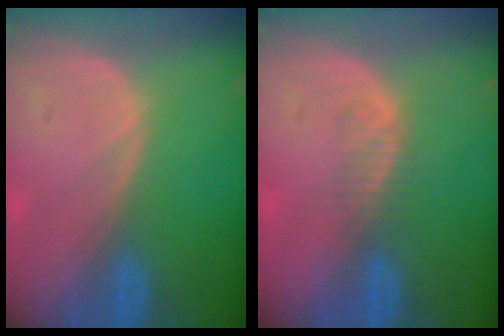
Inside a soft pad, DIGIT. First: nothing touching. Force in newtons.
{"total": 1.9, "press": 1.6, "slide": 1.0}